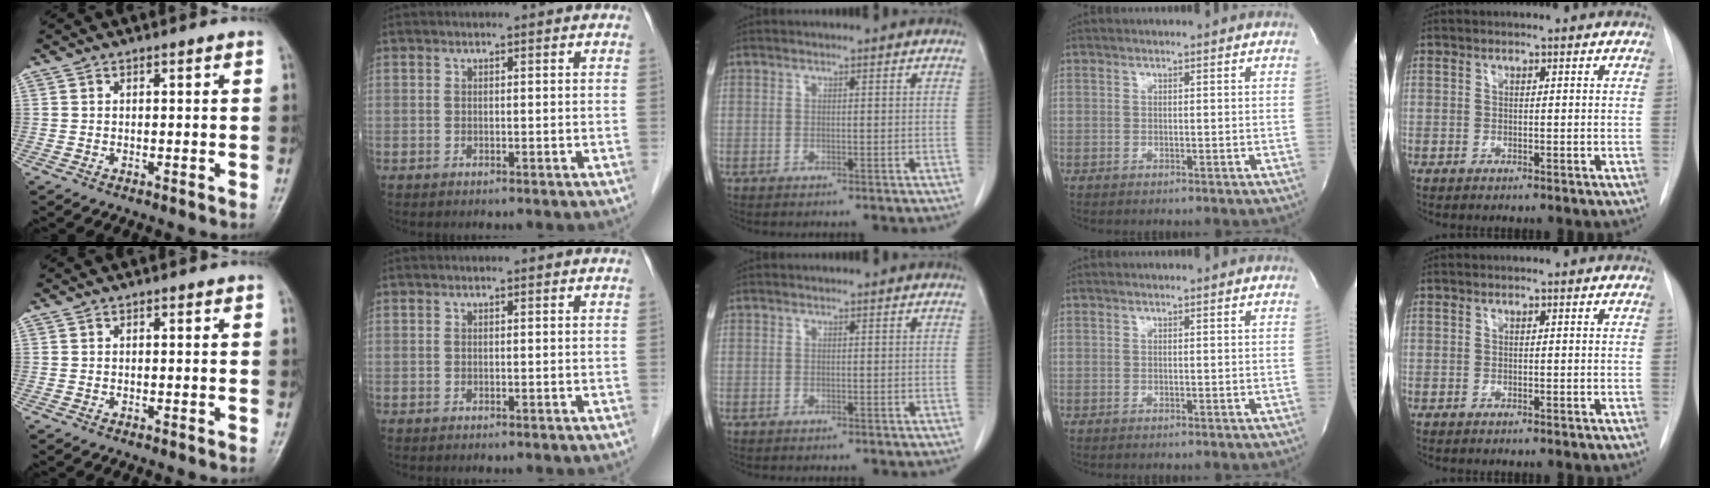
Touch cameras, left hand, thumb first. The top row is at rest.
{}